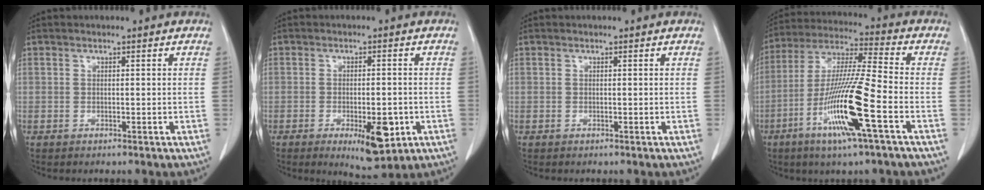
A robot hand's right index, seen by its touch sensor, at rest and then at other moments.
{"total": 7.6, "force": [-2.8, 2.5, 6.6], "torque": [-0.090, -0.010, -0.029]}
{"total": 0.0}
{"total": 15.5, "force": [-5.9, -0.1, 14.4], "torque": [-0.289, -0.017, -0.114]}